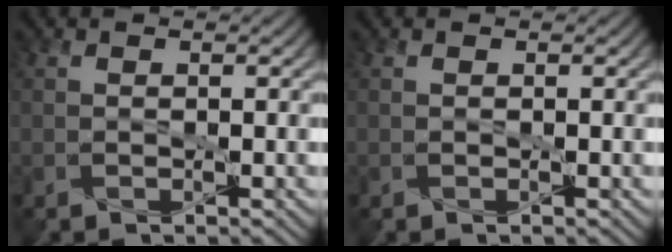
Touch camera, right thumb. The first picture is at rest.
{"total": 0.0}